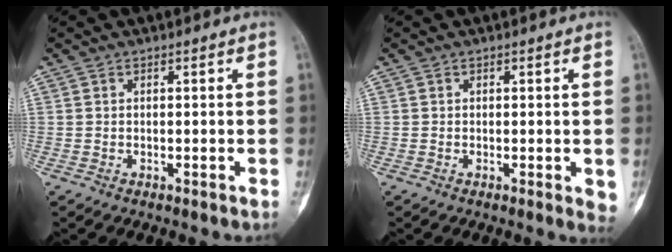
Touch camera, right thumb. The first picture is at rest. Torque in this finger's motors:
{"motor_torque": [0.59, 0.88, 0.41, -0.22, 0.18]}